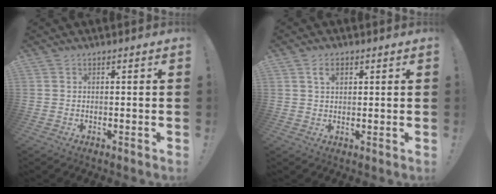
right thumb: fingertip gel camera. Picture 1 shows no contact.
{"total": 3.4, "force": [1.4, 2.0, 2.3], "torque": [-0.040, 0.002, 0.024]}